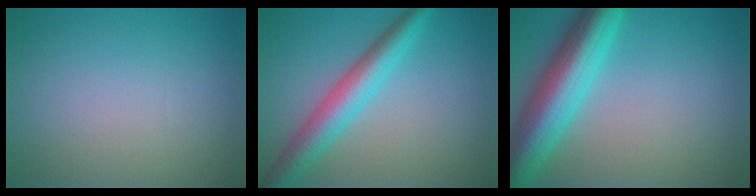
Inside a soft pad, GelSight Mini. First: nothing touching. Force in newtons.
{"total": 5.1, "press": 5.1, "slide": 0.2}
{"total": 8.7, "press": 8.7, "slide": 0.3}